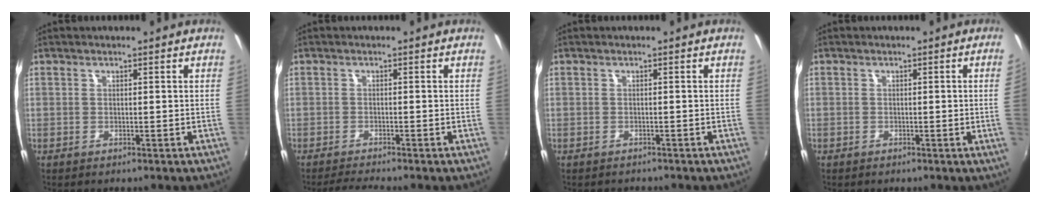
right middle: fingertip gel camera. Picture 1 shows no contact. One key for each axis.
{"total": 3.3, "fx": -3.1, "fy": -0.7, "fz": 1.1, "tx": -0.034, "ty": -0.009, "tz": -0.057}
{"total": 1.7, "fx": -1.6, "fy": 0.6, "fz": 0.1, "tx": -0.009, "ty": -0.006, "tz": -0.024}
{"total": 2.0, "fx": -0.2, "fy": -1.2, "fz": 1.5, "tx": -0.021, "ty": -0.012, "tz": 0.002}